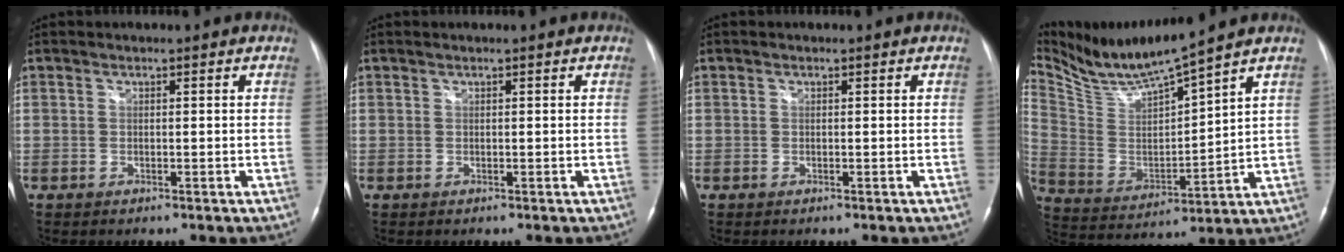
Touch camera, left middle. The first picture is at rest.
{"total": 0.0}
{"total": 0.0}
{"total": 11.2, "force": [10.3, -1.5, 4.0], "torque": [-0.095, -0.009, 0.212]}